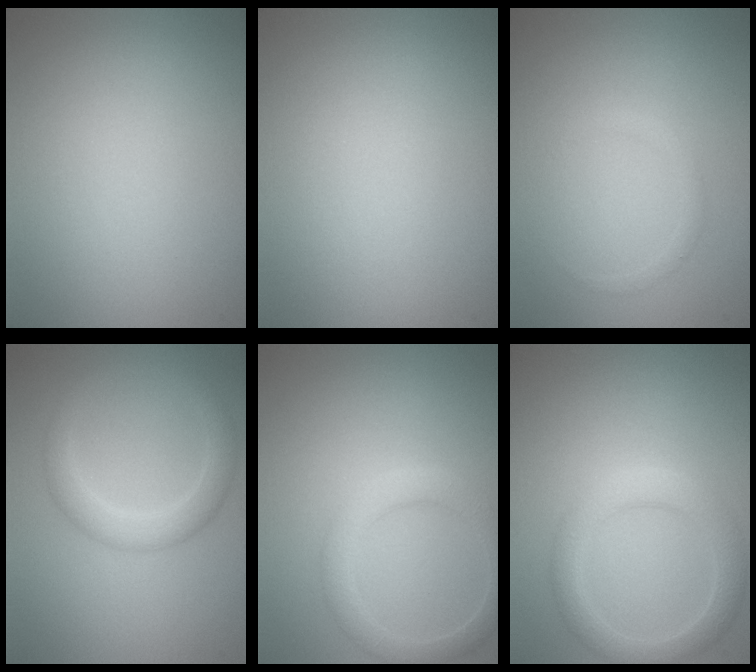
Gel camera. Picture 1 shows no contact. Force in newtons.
{"total": 0.0}
{"total": 0.8, "press": 0.8, "slide": 0.0}
{"total": 2.7, "press": 2.7, "slide": 0.1}
{"total": 2.7, "press": 2.7, "slide": 0.2}
{"total": 3.3, "press": 3.3, "slide": 0.1}